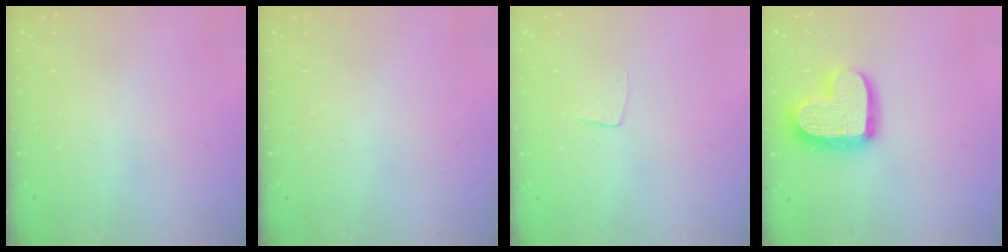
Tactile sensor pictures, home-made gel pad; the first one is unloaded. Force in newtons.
{"total": 0.0}
{"total": 3.4, "press": 3.4, "slide": 0.2}
{"total": 17.0, "press": 16.9, "slide": 1.4}